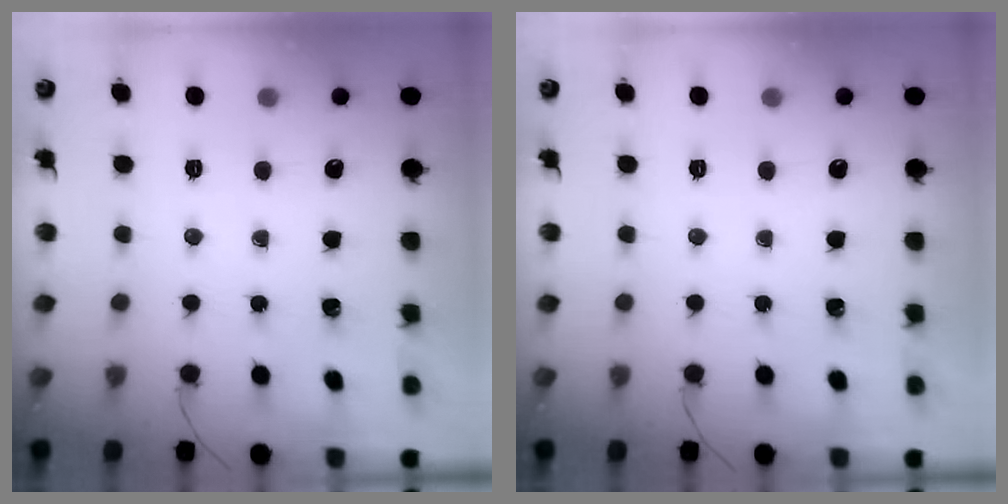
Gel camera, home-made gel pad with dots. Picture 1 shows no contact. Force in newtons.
{"total": 0.0}